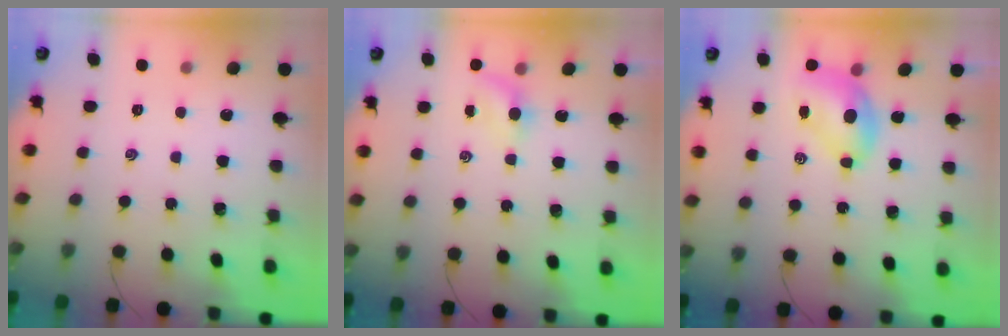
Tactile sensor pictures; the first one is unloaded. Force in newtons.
{"total": 3.0, "press": 2.8, "slide": 1.0}
{"total": 6.8, "press": 6.6, "slide": 1.6}